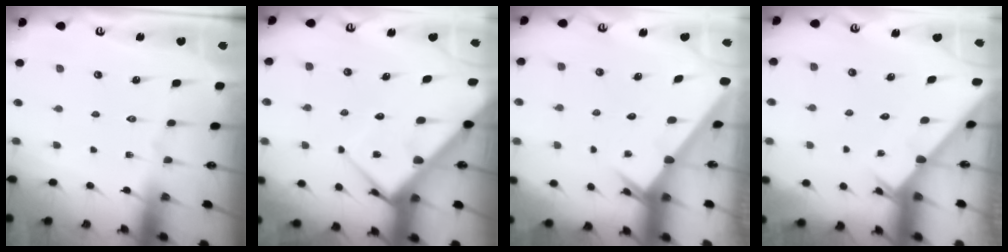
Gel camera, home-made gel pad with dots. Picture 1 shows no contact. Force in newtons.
{"total": 7.3, "press": 7.3, "slide": 0.7}
{"total": 2.4, "press": 2.4, "slide": 0.1}
{"total": 1.9, "press": 1.9, "slide": 0.1}